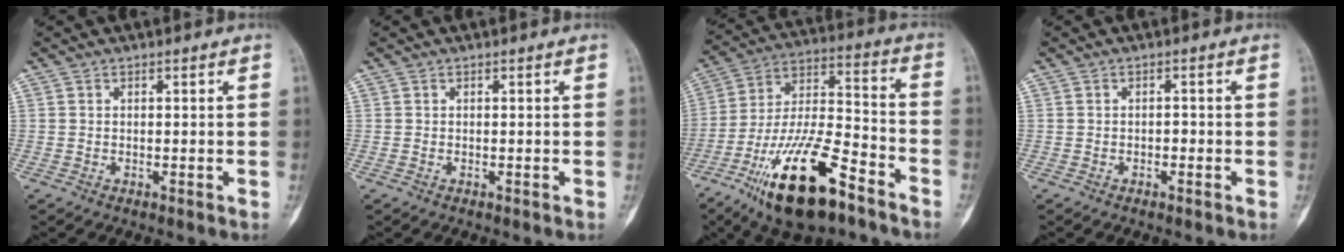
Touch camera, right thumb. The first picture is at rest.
{"total": 0.0}
{"total": 22.0, "force": [-13.0, 7.5, 16.1], "torque": [-0.313, 0.067, -0.230]}
{"total": 1.1, "force": [-0.4, 0.6, 0.7], "torque": [-0.006, 0.005, -0.010]}